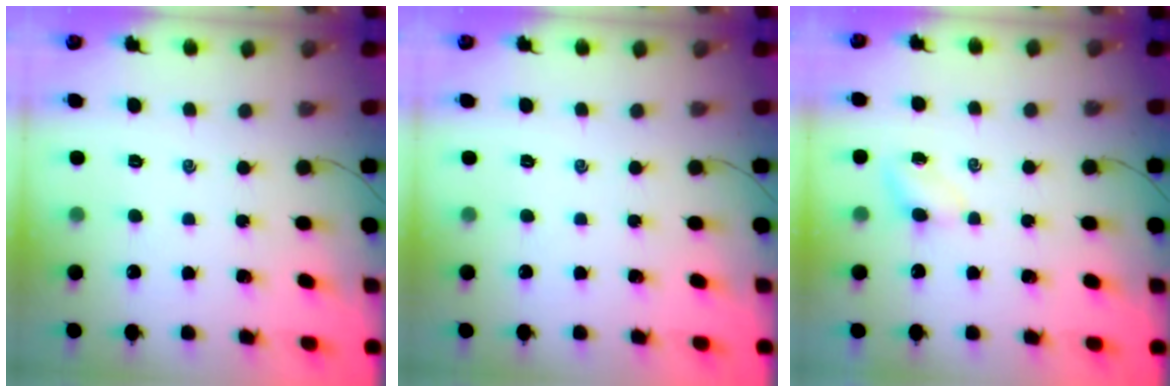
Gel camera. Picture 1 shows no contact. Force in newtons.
{"total": 0.0}
{"total": 3.0, "press": 2.9, "slide": 0.9}